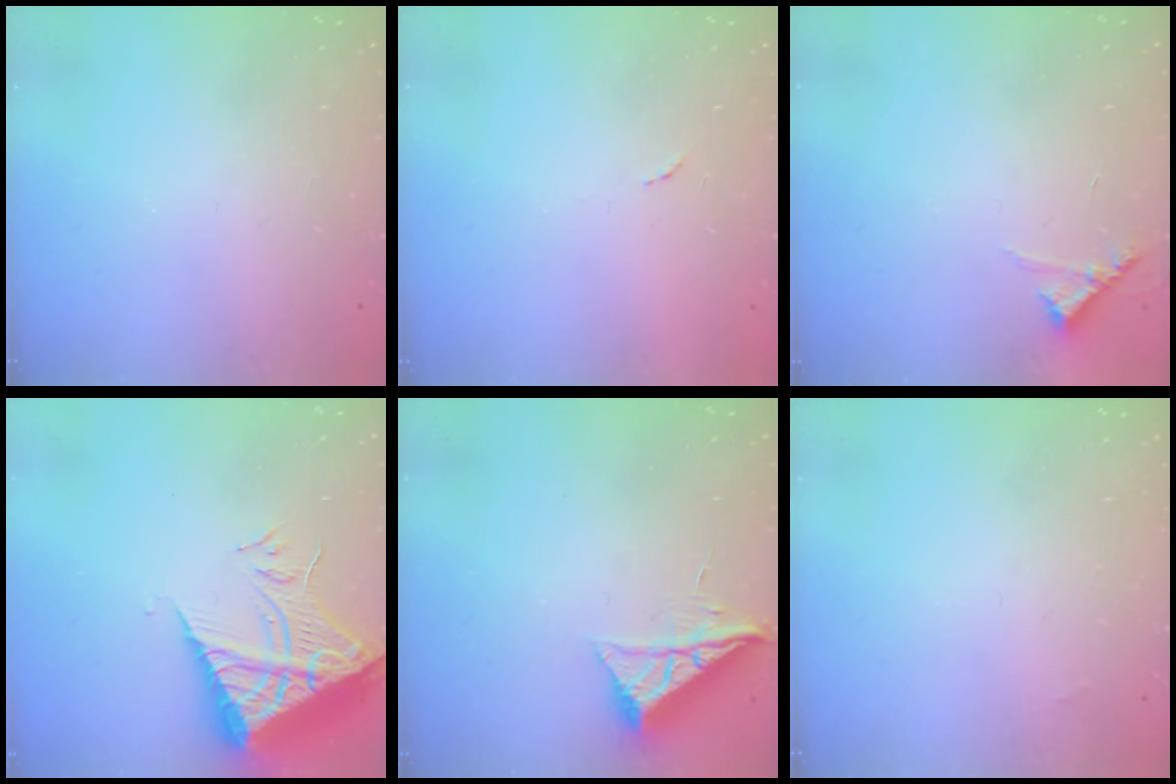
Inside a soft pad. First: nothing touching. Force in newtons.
{"total": 3.3, "press": 3.3, "slide": 0.2}
{"total": 5.4, "press": 5.4, "slide": 0.4}
{"total": 10.3, "press": 10.2, "slide": 1.1}
{"total": 7.4, "press": 7.4, "slide": 0.3}
{"total": 1.3, "press": 1.3, "slide": 0.2}